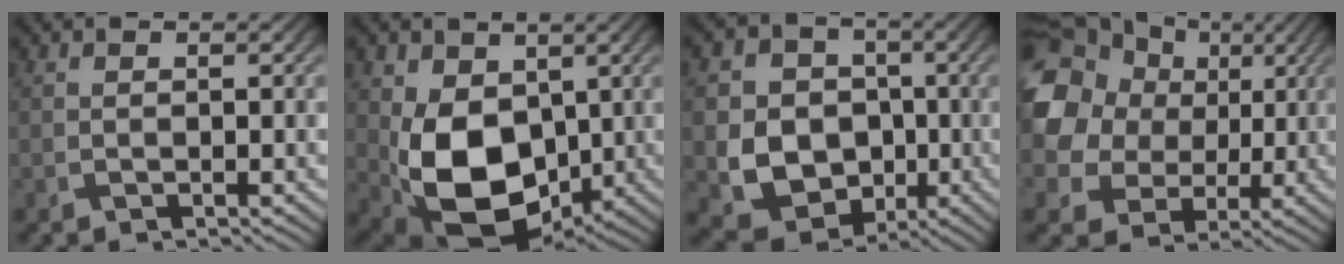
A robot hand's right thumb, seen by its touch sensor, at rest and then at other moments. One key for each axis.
{"total": 11.8, "fx": -0.1, "fy": 8.4, "fz": 8.4, "tx": -0.185, "ty": -0.027, "tz": 0.001}
{"total": 11.1, "fx": -1.8, "fy": 9.5, "fz": 5.5, "tx": -0.120, "ty": -0.025, "tz": -0.048}
{"total": 15.2, "fx": 5.3, "fy": 12.1, "fz": 7.5, "tx": -0.206, "ty": 0.041, "tz": 0.078}